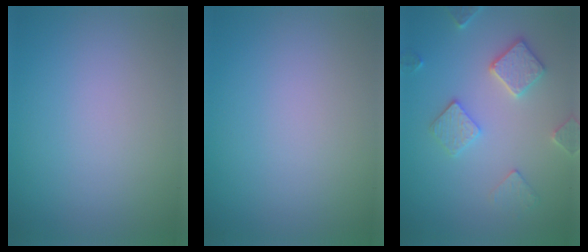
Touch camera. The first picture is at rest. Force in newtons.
{"total": 0.0}
{"total": 3.4, "press": 3.4, "slide": 0.3}